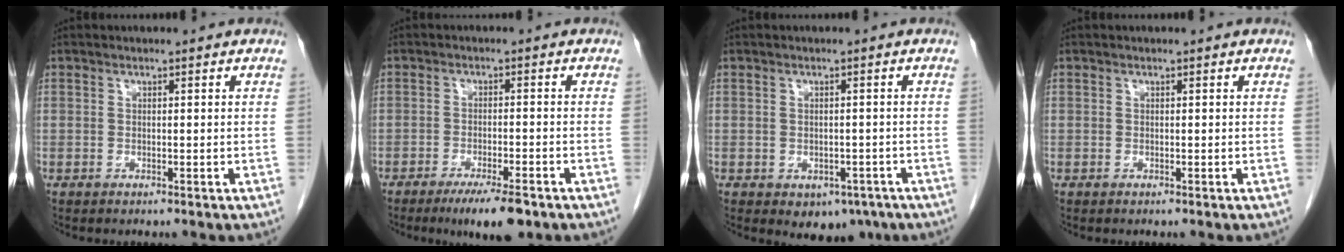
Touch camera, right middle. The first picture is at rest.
{"total": 6.7, "force": [-4.6, 1.0, 4.8], "torque": [-0.072, -0.011, -0.071]}
{"total": 4.8, "force": [-2.6, 3.2, 2.4], "torque": [-0.017, 0.001, -0.026]}
{"total": 0.0}